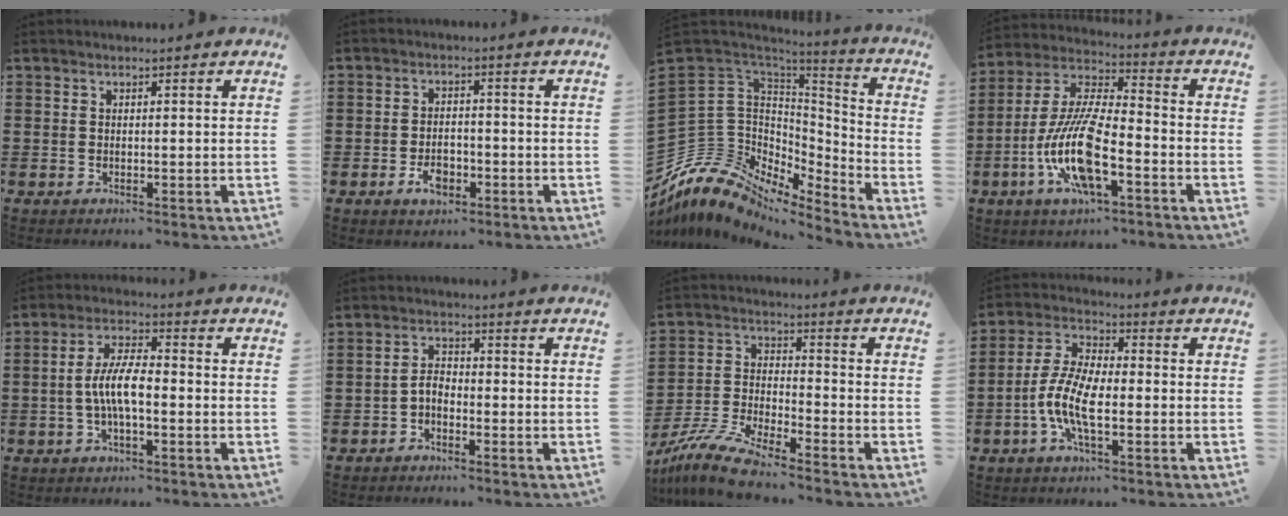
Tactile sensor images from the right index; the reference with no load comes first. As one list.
[{"total": 4.0, "force": [-1.8, 2.2, 2.9], "torque": [-0.056, 0.002, -0.034]}, {"total": 10.4, "force": [-5.2, 8.2, 3.7], "torque": [-0.132, -0.020, -0.104]}, {"total": 13.3, "force": [-5.1, 4.0, 11.6], "torque": [-0.257, -0.009, -0.103]}, {"total": 6.7, "force": [-0.9, 2.0, 6.3], "torque": [-0.129, 0.002, -0.020]}, {"total": 2.4, "force": [-1.2, 1.3, 1.7], "torque": [-0.040, 0.005, -0.027]}, {"total": 8.7, "force": [-7.8, 0.4, 3.8], "torque": [-0.089, 0.003, -0.156]}, {"total": 8.5, "force": [-2.6, 3.3, 7.4], "torque": [-0.177, -0.011, -0.056]}]